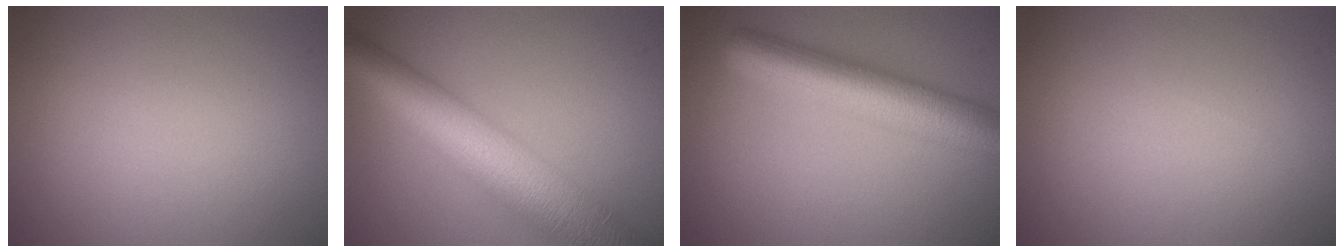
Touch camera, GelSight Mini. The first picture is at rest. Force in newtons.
{"total": 11.7, "press": 11.7, "slide": 0.6}
{"total": 7.6, "press": 7.6, "slide": 0.2}
{"total": 0.0}